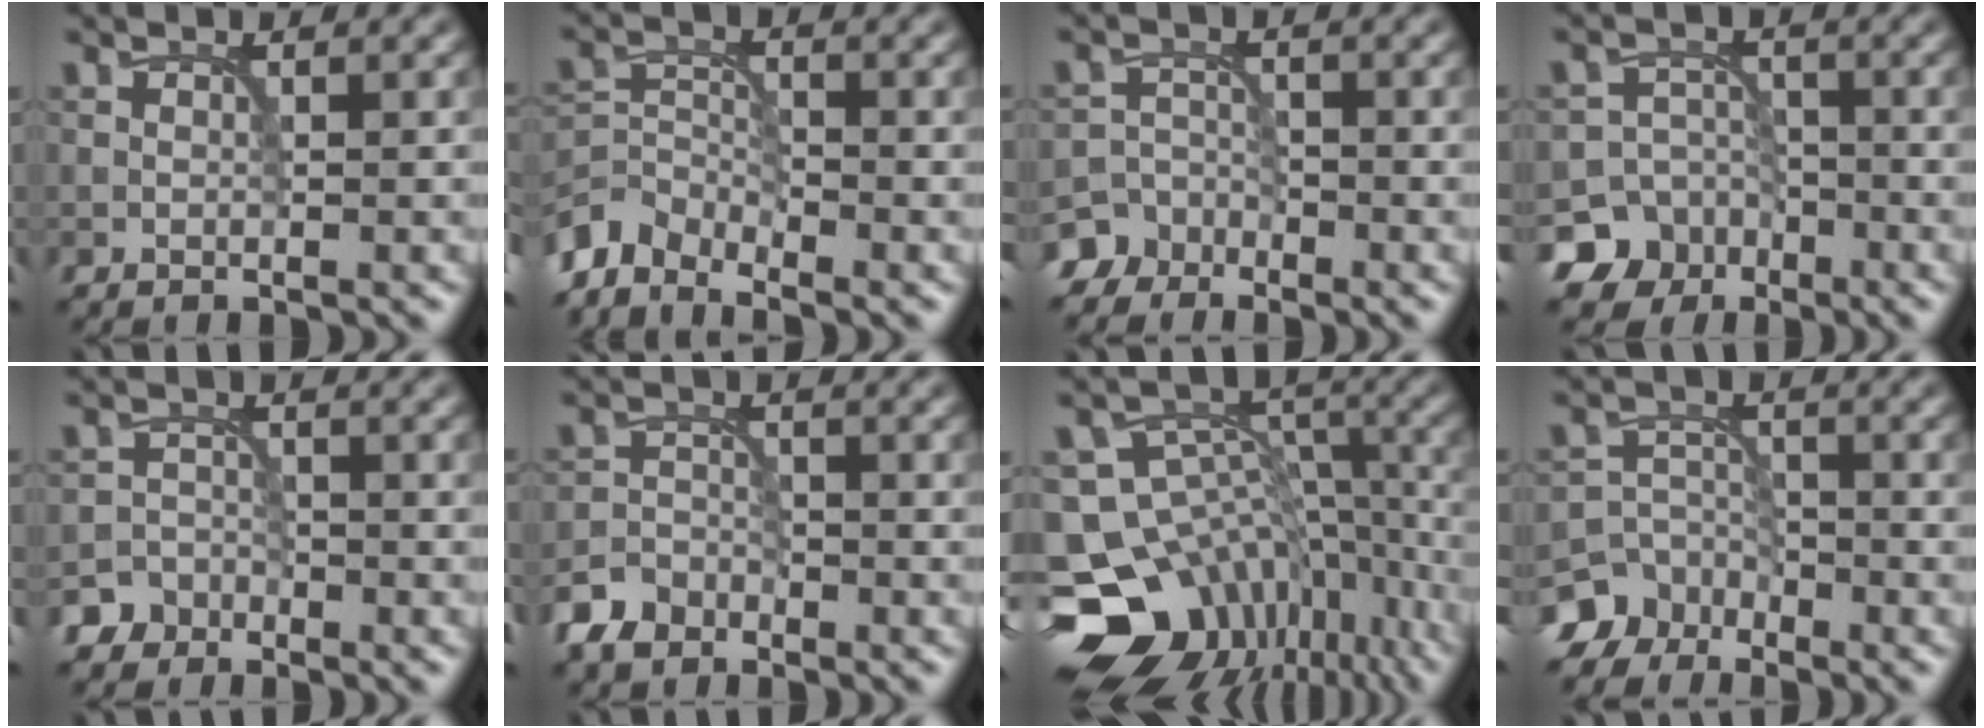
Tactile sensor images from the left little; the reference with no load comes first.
{"total": 4.3, "force": [-3.8, 1.6, 1.1], "torque": [-0.021, -0.006, -0.087]}
{"total": 4.7, "force": [-3.7, 2.8, 0.2], "torque": [0.018, -0.002, -0.067]}
{"total": 8.5, "force": [-5.1, 6.7, 0.9], "torque": [0.001, -0.026, -0.108]}
{"total": 3.4, "force": [-2.8, 2.0, 0.0], "torque": [0.020, 0.005, -0.047]}
{"total": 3.0, "force": [-2.3, 1.7, 0.8], "torque": [-0.016, 0.002, -0.054]}
{"total": 16.9, "force": [-10.4, 11.5, 6.8], "torque": [-0.130, -0.008, -0.144]}
{"total": 6.6, "force": [-5.1, 4.2, 0.9], "torque": [0.002, -0.009, -0.096]}